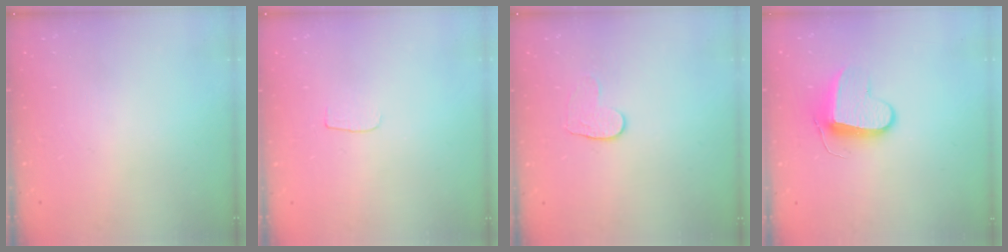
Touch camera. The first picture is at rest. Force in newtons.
{"total": 3.1, "press": 3.1, "slide": 0.3}
{"total": 5.6, "press": 5.5, "slide": 0.5}
{"total": 9.4, "press": 9.4, "slide": 0.5}